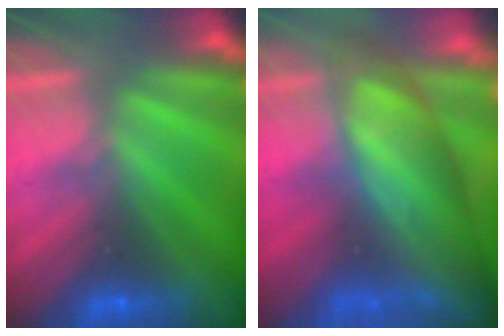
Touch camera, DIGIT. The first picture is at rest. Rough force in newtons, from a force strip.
{"total": 10.2}